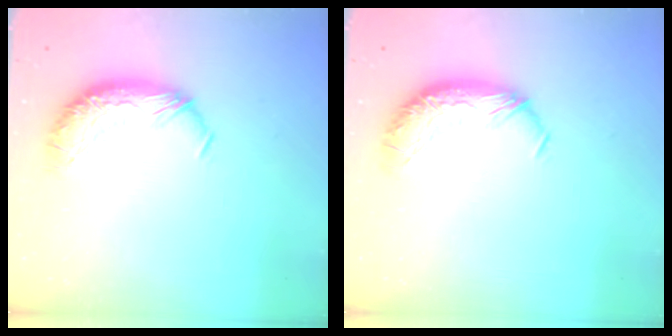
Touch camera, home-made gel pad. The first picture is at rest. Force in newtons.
{"total": 0.0}